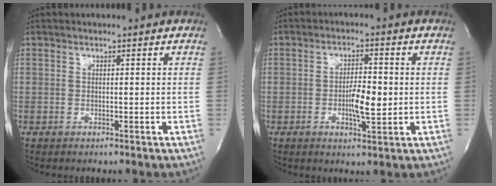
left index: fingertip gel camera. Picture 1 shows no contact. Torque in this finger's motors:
{"motor_torque": [0.69, 0.12, 0.12, 0.06]}